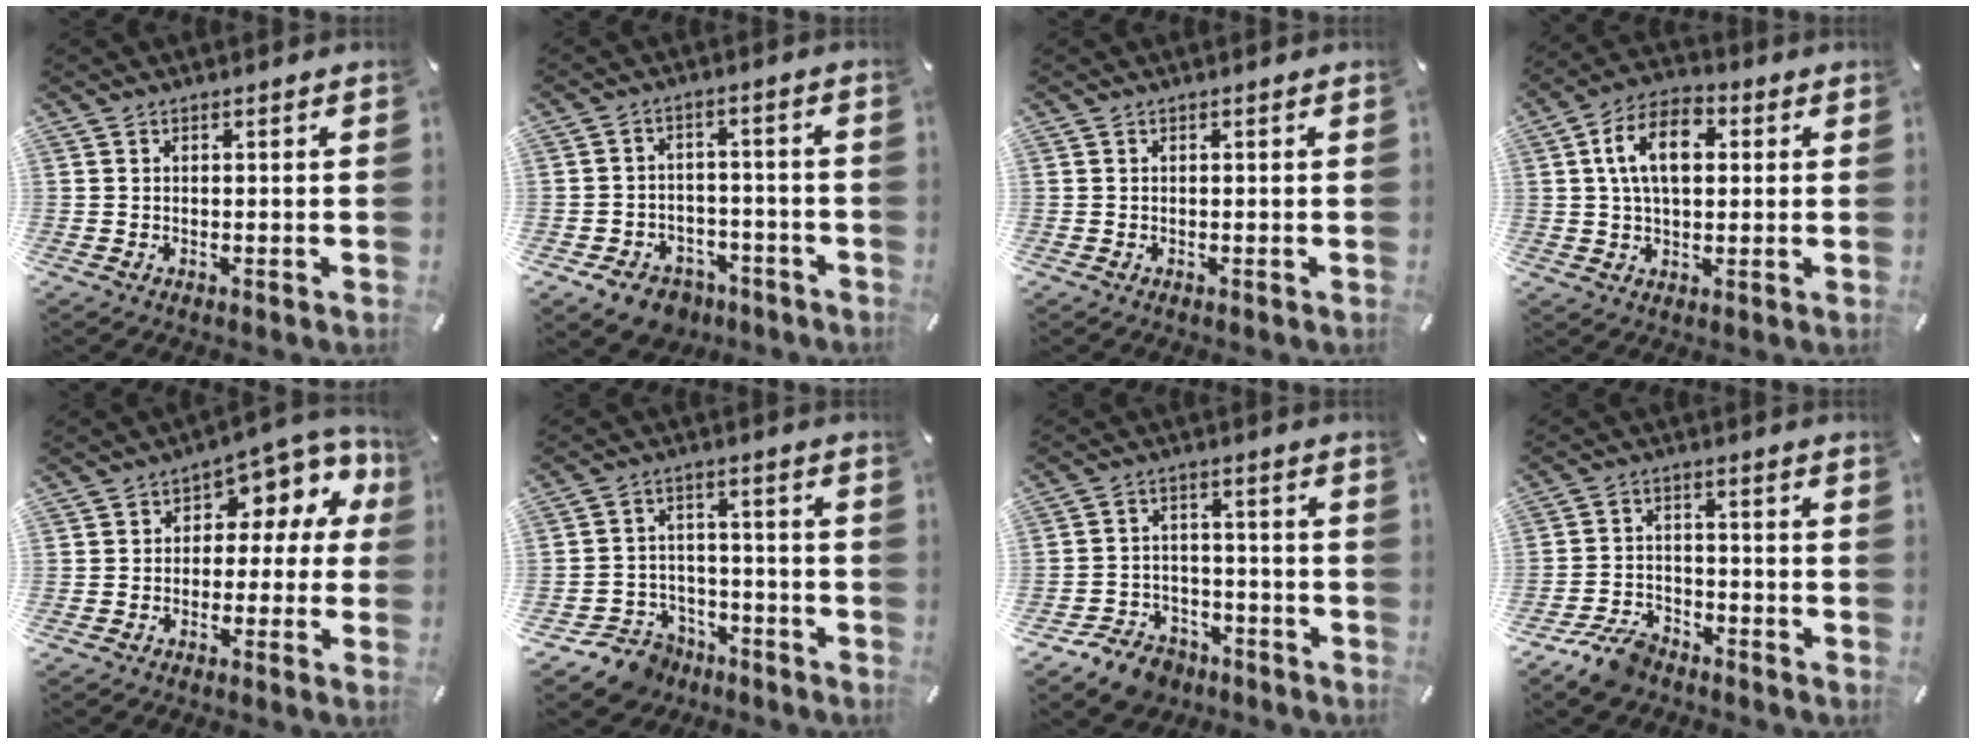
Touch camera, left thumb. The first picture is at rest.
{"total": 7.8, "force": [-5.2, 5.2, 2.7], "torque": [-0.043, 0.043, -0.089]}
{"total": 0.0}
{"total": 11.7, "force": [2.4, 7.2, 8.9], "torque": [-0.161, 0.008, 0.041]}
{"total": 6.9, "force": [1.8, 5.2, 4.2], "torque": [-0.048, -0.018, 0.028]}
{"total": 8.9, "force": [-6.4, 5.8, 2.0], "torque": [-0.042, 0.040, -0.118]}
{"total": 8.6, "force": [-6.8, 4.8, 2.2], "torque": [-0.026, 0.052, -0.124]}
{"total": 7.8, "force": [-6.2, 3.8, 2.9], "torque": [-0.058, 0.035, -0.117]}